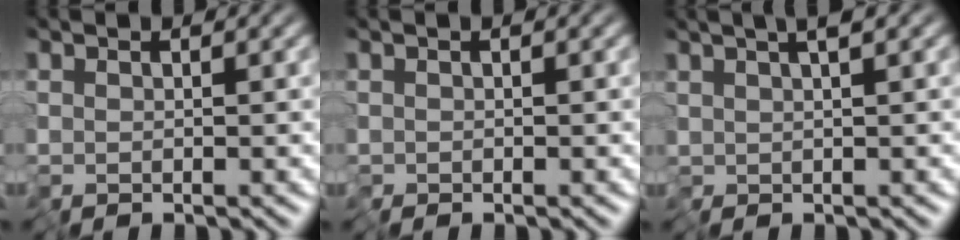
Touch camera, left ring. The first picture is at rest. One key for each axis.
{"total": 0.0}
{"total": 2.7, "fx": 1.3, "fy": 0.5, "fz": 2.3, "tx": -0.041, "ty": 0.009, "tz": 0.022}